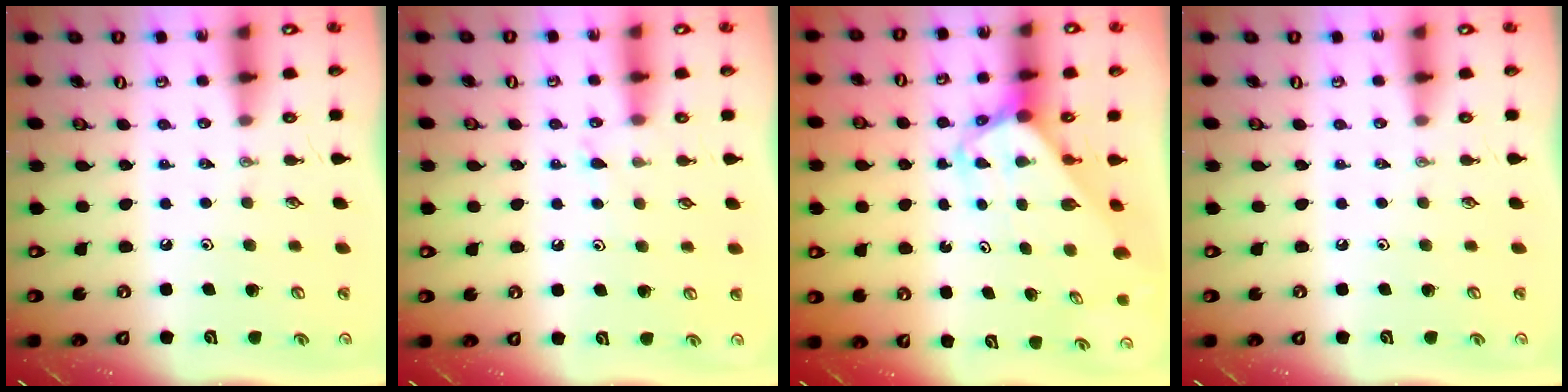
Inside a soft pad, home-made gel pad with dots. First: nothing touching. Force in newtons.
{"total": 6.5, "press": 6.4, "slide": 0.7}
{"total": 2.8, "press": 2.8, "slide": 0.2}
{"total": 0.0}